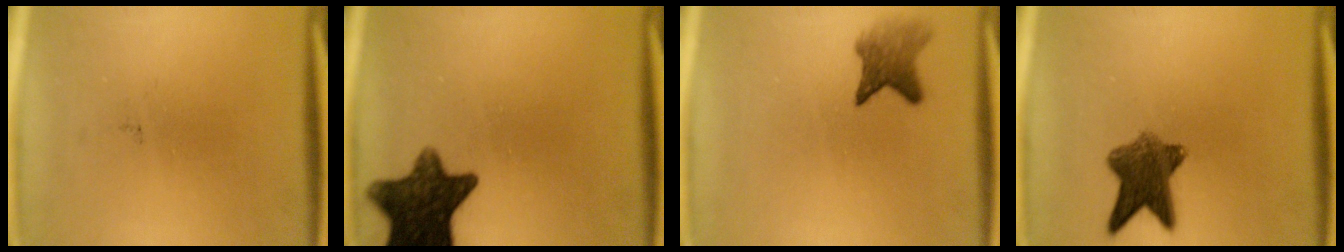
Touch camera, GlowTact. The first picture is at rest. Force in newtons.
{"total": 12.5}
{"total": 3.9}
{"total": 7.6}